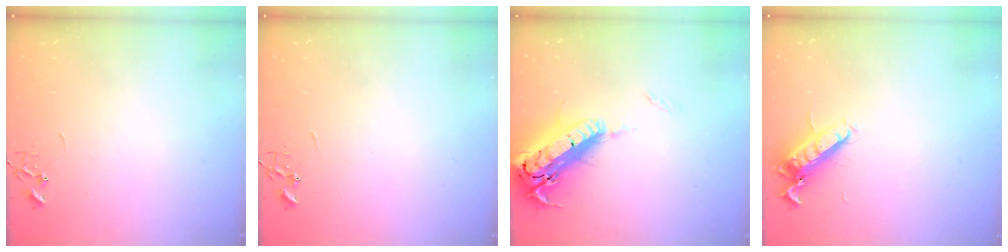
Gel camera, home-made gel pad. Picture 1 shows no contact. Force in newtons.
{"total": 0.0}
{"total": 22.8, "press": 22.3, "slide": 4.6}
{"total": 13.5, "press": 13.3, "slide": 1.9}